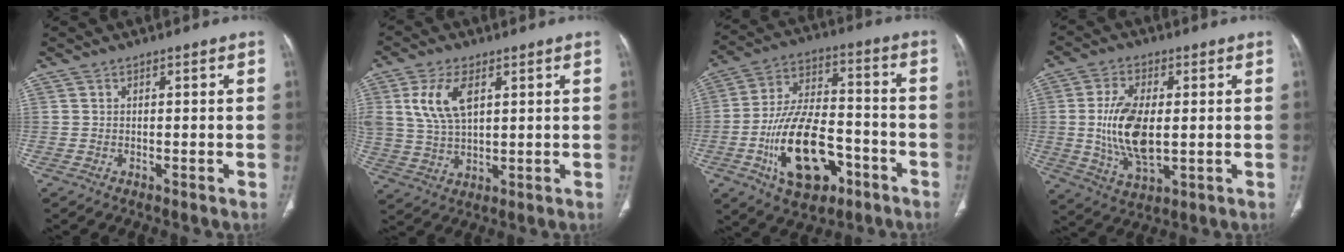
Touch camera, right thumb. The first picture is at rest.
{"total": 9.5, "force": [3.4, 5.0, 7.3], "torque": [-0.149, -0.008, 0.073]}
{"total": 18.9, "force": [-7.4, 10.4, 14.0], "torque": [-0.226, 0.042, -0.117]}
{"total": 12.6, "force": [0.2, 6.3, 10.9], "torque": [-0.214, -0.011, 0.013]}